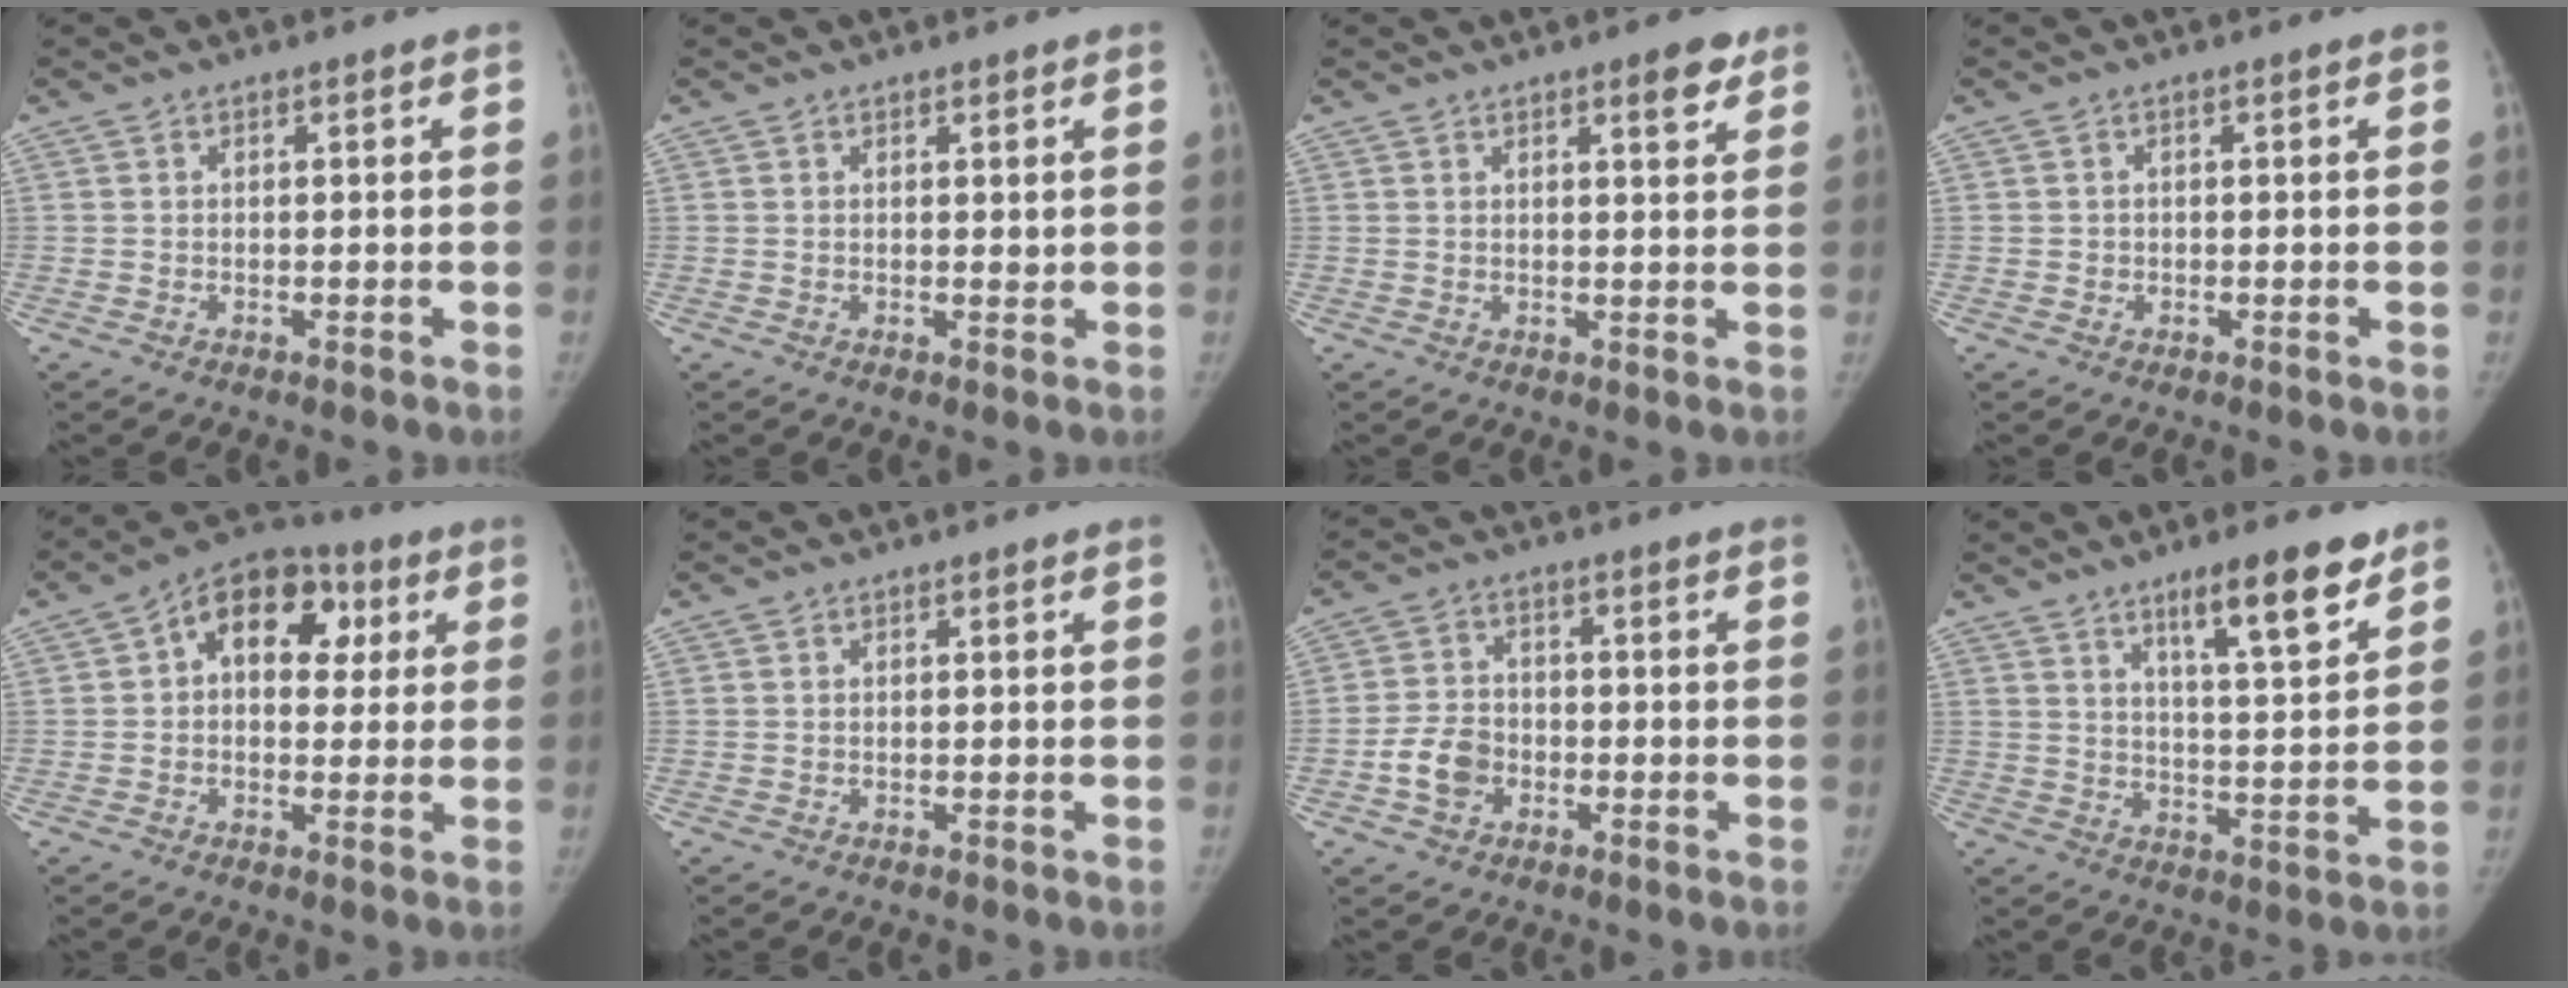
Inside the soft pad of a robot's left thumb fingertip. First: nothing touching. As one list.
[{"total": 0.9, "force": [0.5, 0.4, 0.7], "torque": [-0.006, -0.002, 0.008]}, {"total": 3.7, "force": [2.4, 0.9, 2.6], "torque": [-0.027, -0.014, 0.031]}, {"total": 0.9, "force": [-0.2, 0.9, 0.0], "torque": [0.008, 0.005, -0.004]}, {"total": 12.4, "force": [3.1, 8.5, 8.5], "torque": [-0.082, 0.024, 0.034]}, {"total": 0.0}, {"total": 6.3, "force": [-2.3, 4.9, 3.3], "torque": [-0.047, 0.022, -0.044]}, {"total": 11.3, "force": [7.5, 2.1, 8.2], "torque": [-0.111, -0.045, 0.117]}]